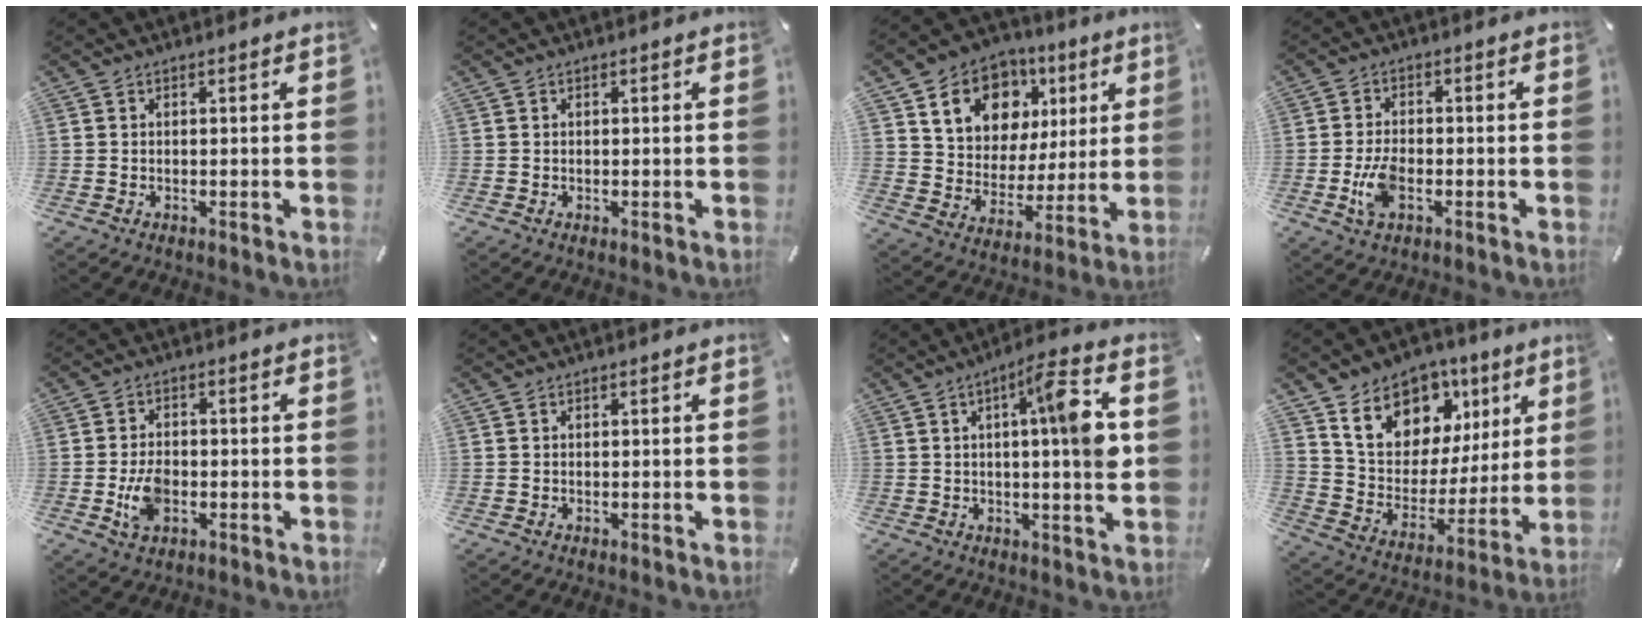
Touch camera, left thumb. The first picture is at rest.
{"total": 0.0}
{"total": 15.7, "force": [7.2, 12.5, 6.1], "torque": [-0.102, -0.028, 0.138]}
{"total": 6.3, "force": [-1.9, 3.3, 5.0], "torque": [-0.114, 0.000, -0.037]}
{"total": 6.7, "force": [-1.6, 4.5, 4.7], "torque": [-0.104, 0.004, -0.030]}
{"total": 0.0}
{"total": 12.4, "force": [2.3, 1.7, 12.0], "torque": [-0.177, -0.007, 0.027]}
{"total": 14.9, "force": [8.4, 11.1, 5.3], "torque": [-0.089, -0.057, 0.155]}